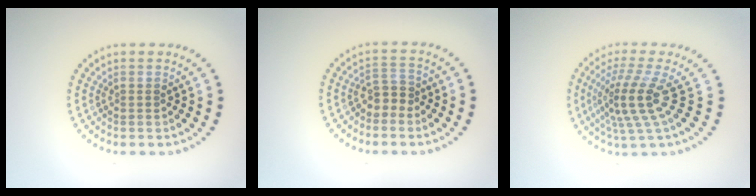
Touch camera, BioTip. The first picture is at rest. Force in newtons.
{"total": 2.0, "press": 1.7, "slide": 1.1}
{"total": 4.2, "press": 2.9, "slide": 3.1}